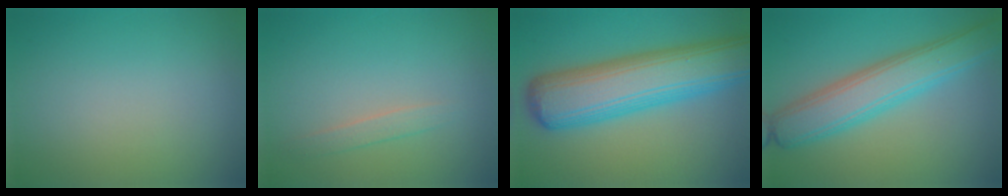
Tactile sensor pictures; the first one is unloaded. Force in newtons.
{"total": 1.3, "press": 1.3, "slide": 0.1}
{"total": 10.4, "press": 10.4, "slide": 0.2}
{"total": 6.3, "press": 6.3, "slide": 0.1}